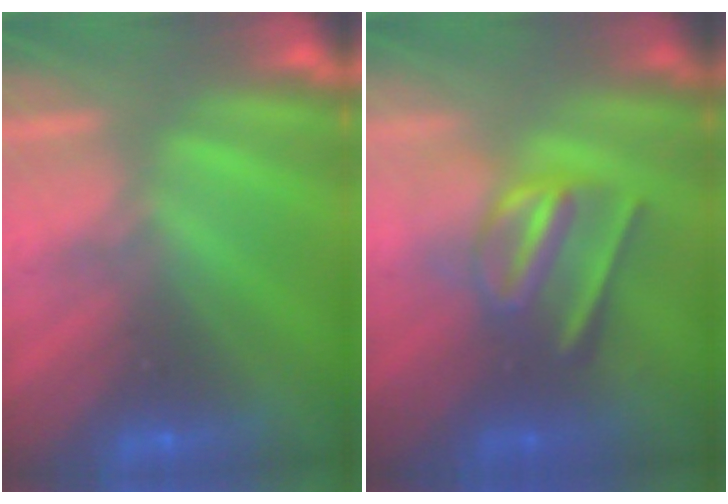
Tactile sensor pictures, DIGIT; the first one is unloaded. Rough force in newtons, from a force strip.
{"total": 2.9}